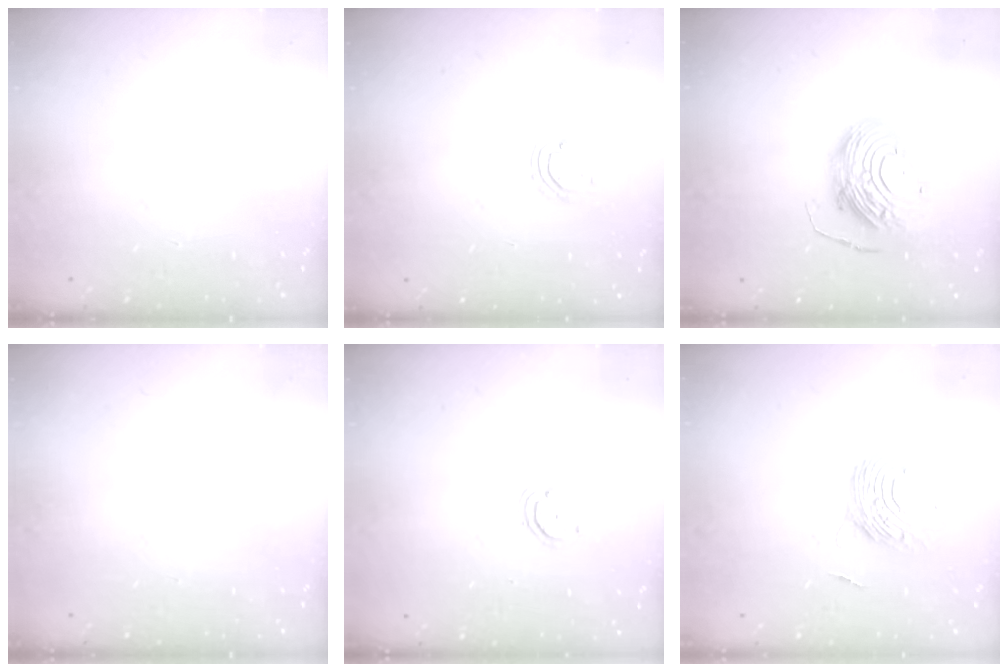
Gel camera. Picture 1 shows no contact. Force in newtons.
{"total": 6.5, "press": 6.5, "slide": 1.1}
{"total": 13.7, "press": 13.6, "slide": 1.3}
{"total": 0.0}
{"total": 3.6, "press": 3.6, "slide": 0.2}
{"total": 9.2, "press": 9.2, "slide": 1.1}